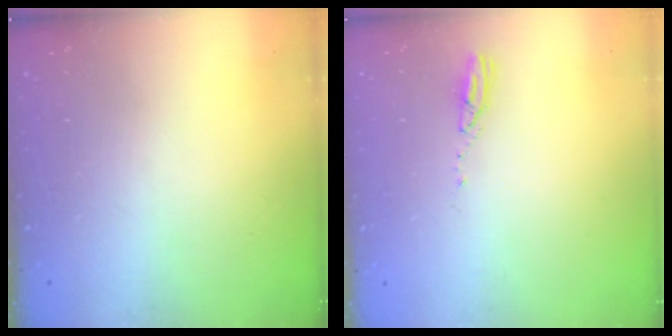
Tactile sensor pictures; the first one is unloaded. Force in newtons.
{"total": 3.1, "press": 3.1, "slide": 0.3}